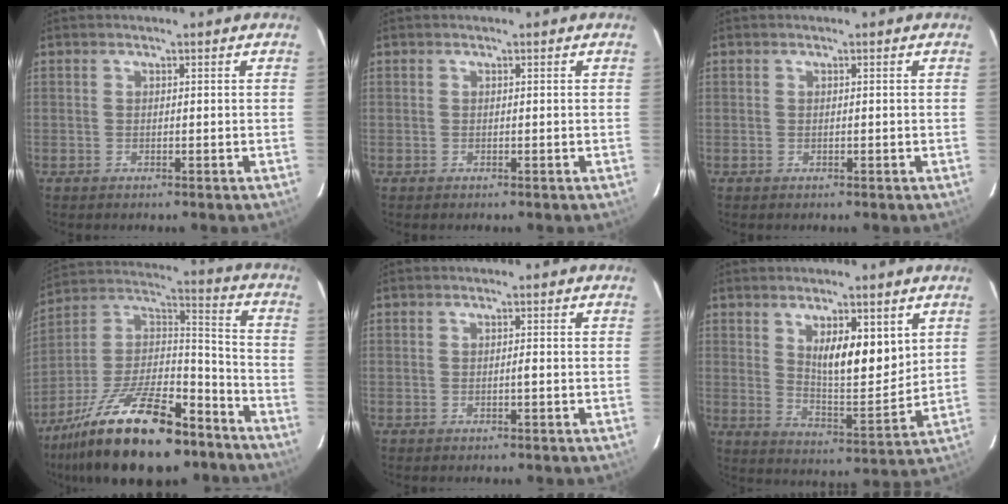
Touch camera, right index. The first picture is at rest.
{"total": 0.0}
{"total": 0.0}
{"total": 25.7, "force": [-17.7, 7.6, 17.1], "torque": [-0.306, -0.001, -0.301]}
{"total": 0.9, "force": [-0.2, 0.2, 0.8], "torque": [-0.017, 0.001, -0.004]}
{"total": 10.6, "force": [4.0, 3.7, 9.1], "torque": [-0.148, -0.009, 0.077]}